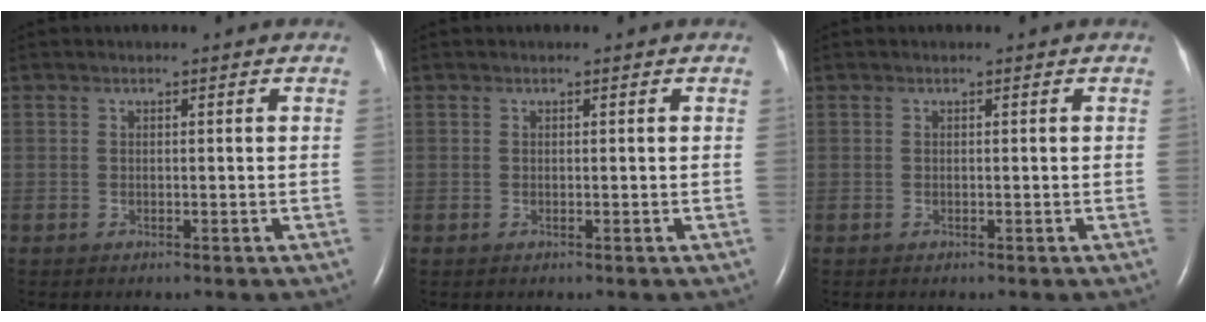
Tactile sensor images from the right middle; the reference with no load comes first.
{"total": 0.0}
{"total": 0.0}